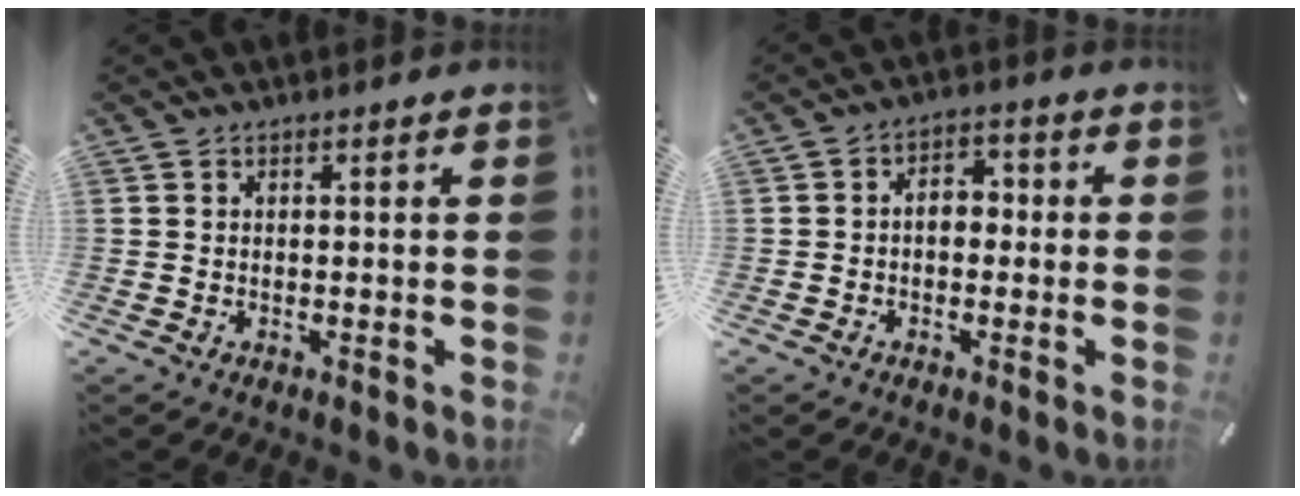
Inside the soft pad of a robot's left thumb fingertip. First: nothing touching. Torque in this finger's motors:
{"motor_torque": [0.55, 1.13, 0.10, -0.47, 0.20]}